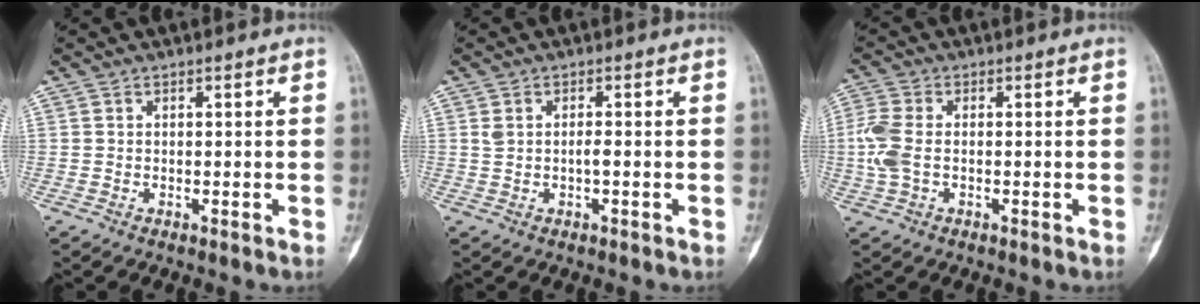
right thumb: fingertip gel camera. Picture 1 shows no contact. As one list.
[{"total": 2.1, "force": [0.1, 0.8, 1.9], "torque": [-0.044, 0.009, 0.009]}, {"total": 6.0, "force": [-0.4, 3.6, 4.8], "torque": [-0.138, 0.008, -0.010]}]